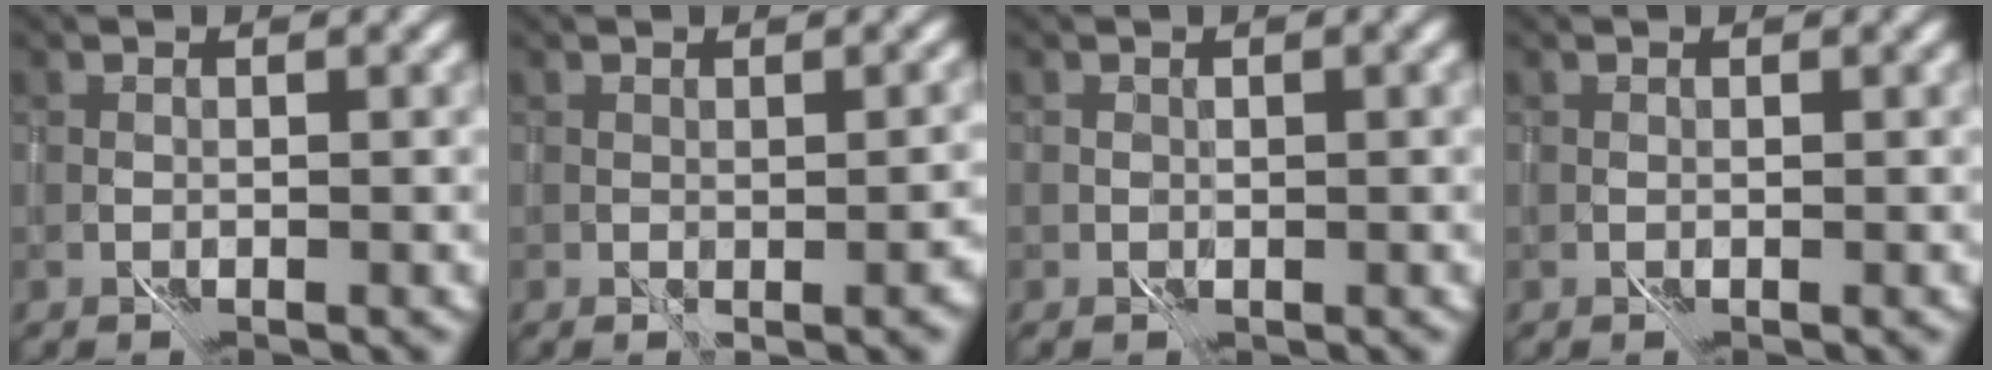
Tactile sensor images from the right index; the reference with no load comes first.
{"total": 1.3, "force": [0.4, 0.2, 1.2], "torque": [-0.016, 0.004, 0.016]}
{"total": 0.7, "force": [0.3, 0.5, 0.2], "torque": [-0.001, 0.005, 0.006]}
{"total": 0.0}